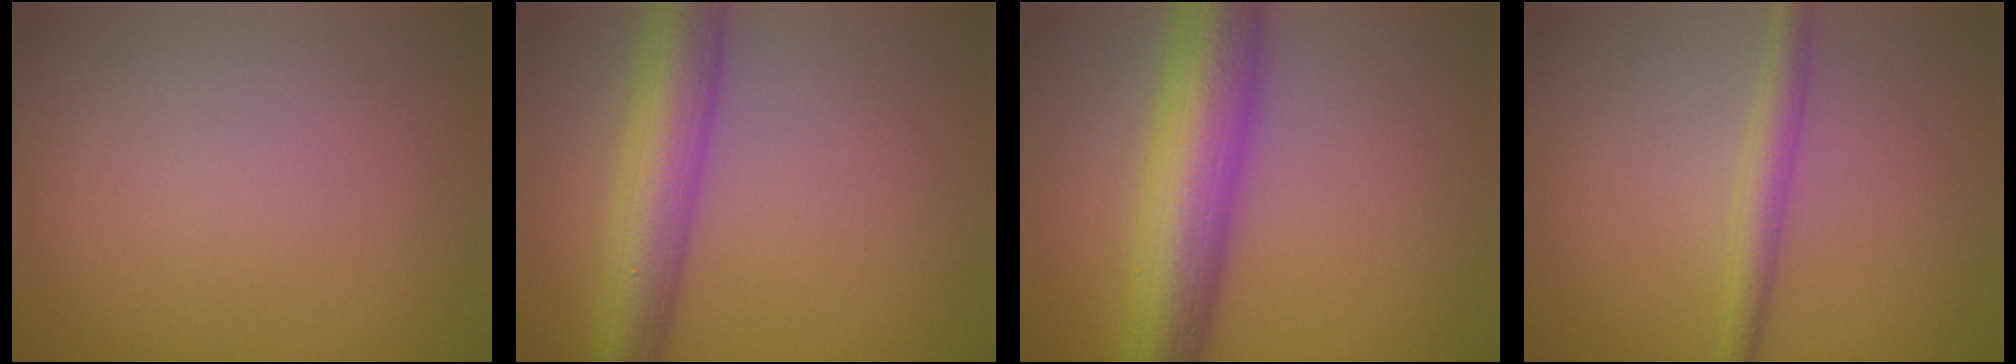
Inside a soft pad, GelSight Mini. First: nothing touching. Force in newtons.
{"total": 7.8, "press": 7.8, "slide": 0.2}
{"total": 10.5, "press": 10.5, "slide": 0.1}
{"total": 2.6, "press": 2.6, "slide": 0.1}